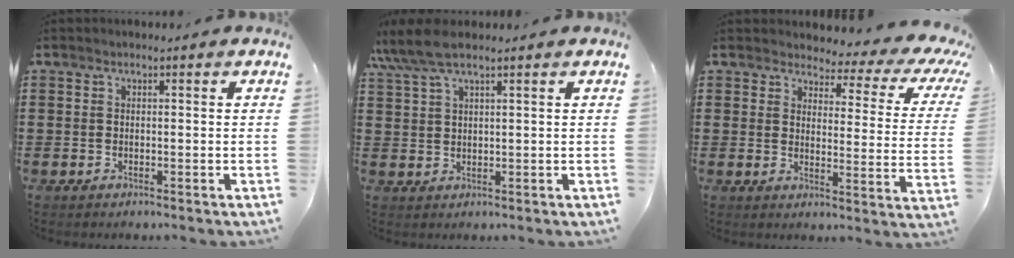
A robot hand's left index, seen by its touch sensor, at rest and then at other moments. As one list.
[{"total": 5.3, "force": [4.0, 0.8, 3.5], "torque": [-0.084, -0.002, 0.072]}, {"total": 3.9, "force": [3.0, 1.5, 2.1], "torque": [-0.044, -0.021, 0.041]}]